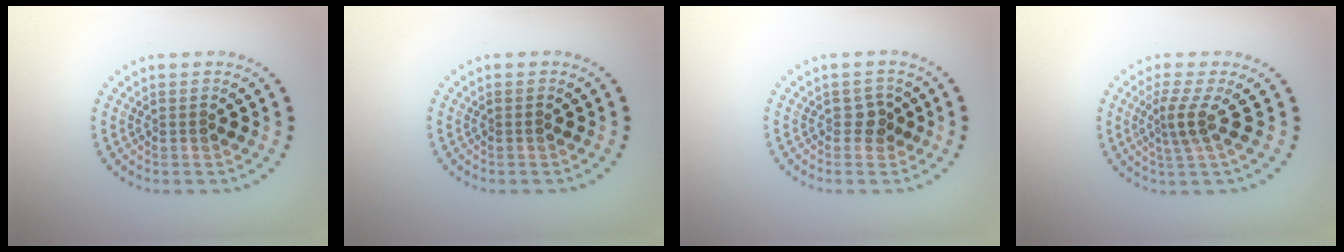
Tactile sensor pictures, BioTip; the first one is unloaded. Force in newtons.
{"total": 0.0}
{"total": 1.2, "press": 0.9, "slide": 0.8}
{"total": 2.4, "press": 1.7, "slide": 1.7}